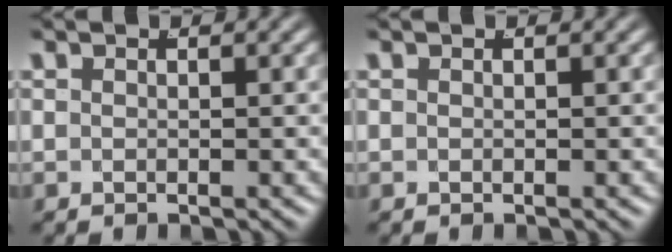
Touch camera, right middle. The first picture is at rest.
{"total": 0.0}